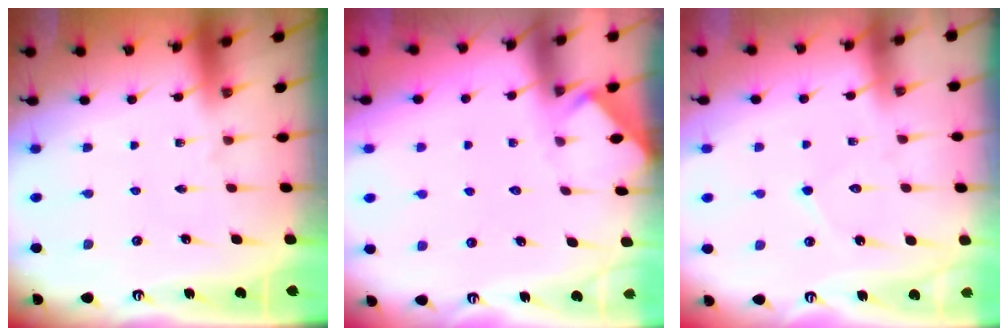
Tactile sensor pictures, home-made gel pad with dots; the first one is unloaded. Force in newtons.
{"total": 4.4, "press": 4.4, "slide": 0.4}
{"total": 5.4, "press": 5.4, "slide": 0.5}